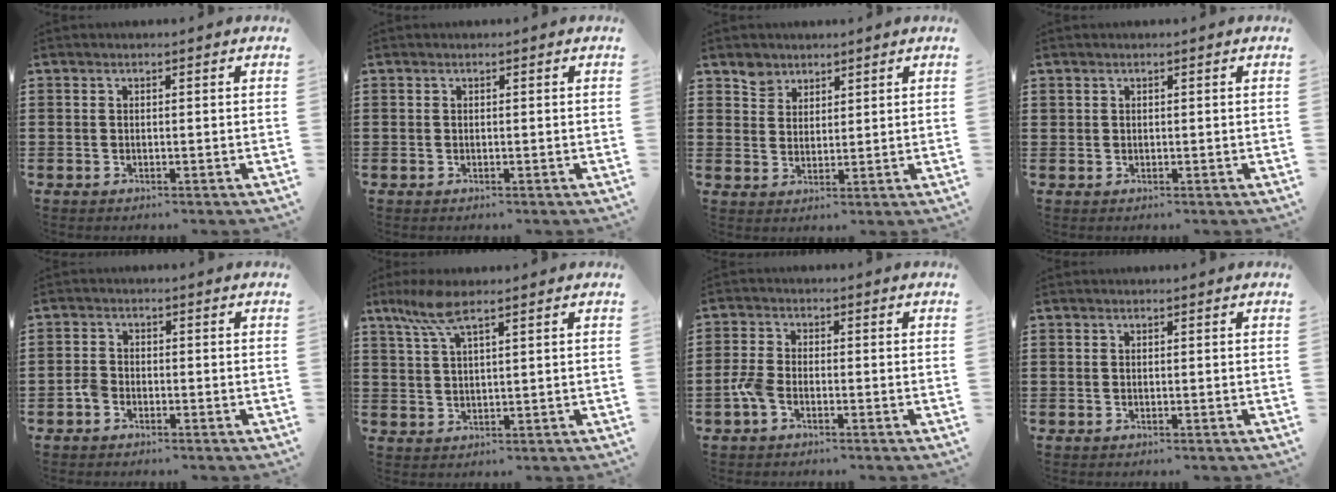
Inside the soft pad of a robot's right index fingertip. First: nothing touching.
{"total": 0.0}
{"total": 3.5, "force": [2.6, 2.4, 0.0], "torque": [-0.015, 0.008, 0.052]}
{"total": 0.6, "force": [0.4, 0.5, 0.0], "torque": [-0.002, 0.001, 0.009]}
{"total": 2.1, "force": [-1.3, 1.3, 1.0], "torque": [-0.036, -0.003, -0.029]}
{"total": 6.1, "force": [3.8, 1.3, 4.7], "torque": [-0.101, 0.008, 0.067]}
{"total": 3.4, "force": [-1.7, 1.5, 2.5], "torque": [-0.074, -0.007, -0.038]}
{"total": 0.0}